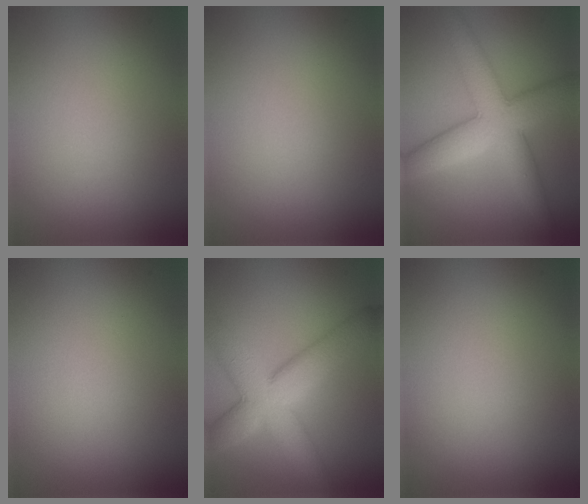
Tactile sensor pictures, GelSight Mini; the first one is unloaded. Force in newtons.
{"total": 0.0}
{"total": 7.7, "press": 7.7, "slide": 0.2}
{"total": 0.0}
{"total": 8.2, "press": 8.1, "slide": 0.4}
{"total": 0.0}